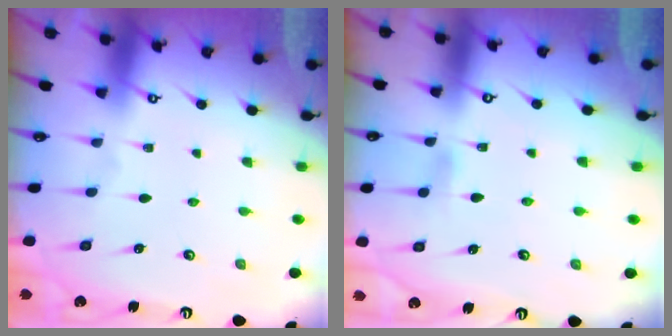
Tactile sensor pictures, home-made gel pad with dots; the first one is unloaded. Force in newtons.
{"total": 3.3, "press": 3.3, "slide": 0.3}